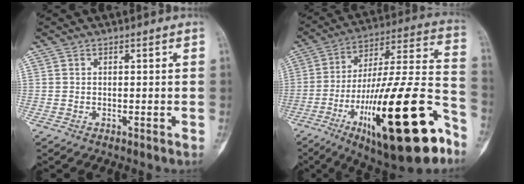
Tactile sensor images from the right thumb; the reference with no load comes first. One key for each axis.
{"total": 31.5, "fx": -14.4, "fy": 8.5, "fz": 26.7, "tx": -0.405, "ty": 0.065, "tz": -0.219}